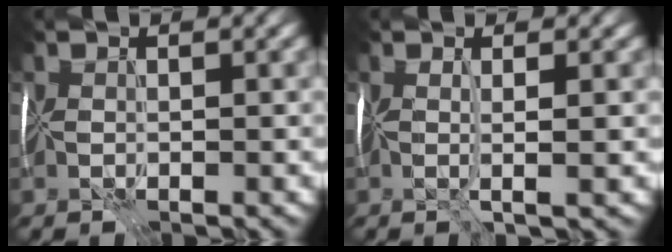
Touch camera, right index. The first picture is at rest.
{"total": 2.1, "force": [0.1, 0.1, 2.1], "torque": [-0.032, 0.001, -0.002]}